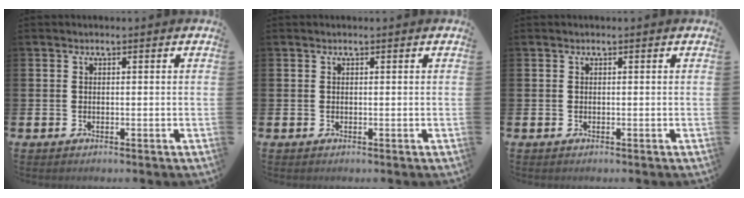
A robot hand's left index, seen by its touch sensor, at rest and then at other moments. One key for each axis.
{"total": 0.0}
{"total": 0.0}